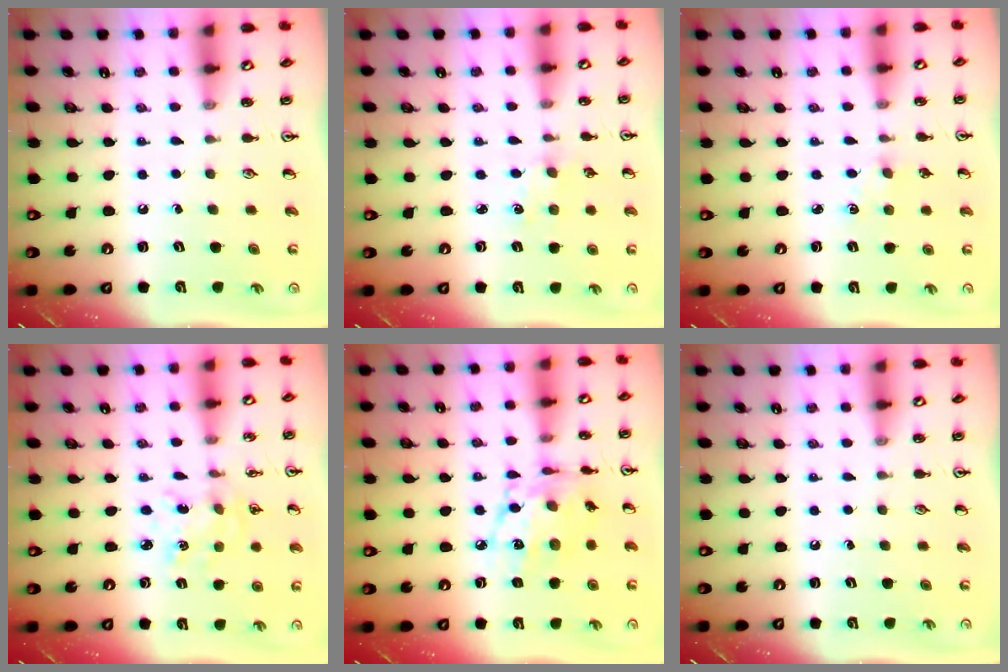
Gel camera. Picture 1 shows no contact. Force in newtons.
{"total": 1.1, "press": 1.1, "slide": 0.2}
{"total": 2.2, "press": 2.2, "slide": 0.4}
{"total": 2.8, "press": 2.8, "slide": 0.2}
{"total": 12.4, "press": 12.4, "slide": 0.9}
{"total": 0.0}